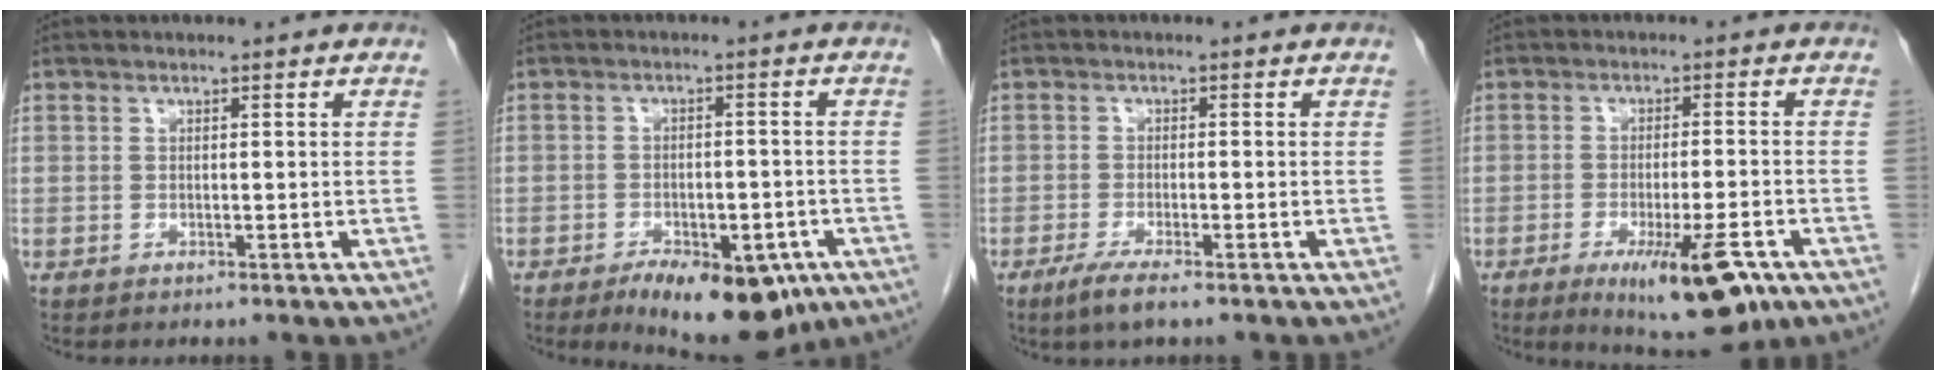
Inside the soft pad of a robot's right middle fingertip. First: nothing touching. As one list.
[{"total": 12.4, "force": [-7.8, 5.5, 8.0], "torque": [-0.104, -0.002, -0.107]}, {"total": 3.8, "force": [-2.5, 0.2, 2.9], "torque": [-0.063, -0.013, -0.047]}, {"total": 11.7, "force": [-6.4, 2.4, 9.5], "torque": [-0.136, -0.020, -0.087]}]